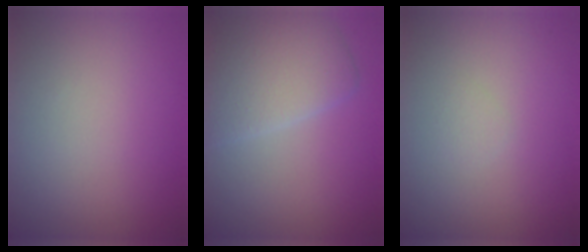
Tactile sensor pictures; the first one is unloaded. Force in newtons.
{"total": 5.0, "press": 5.0, "slide": 0.3}
{"total": 0.5, "press": 0.5, "slide": 0.0}